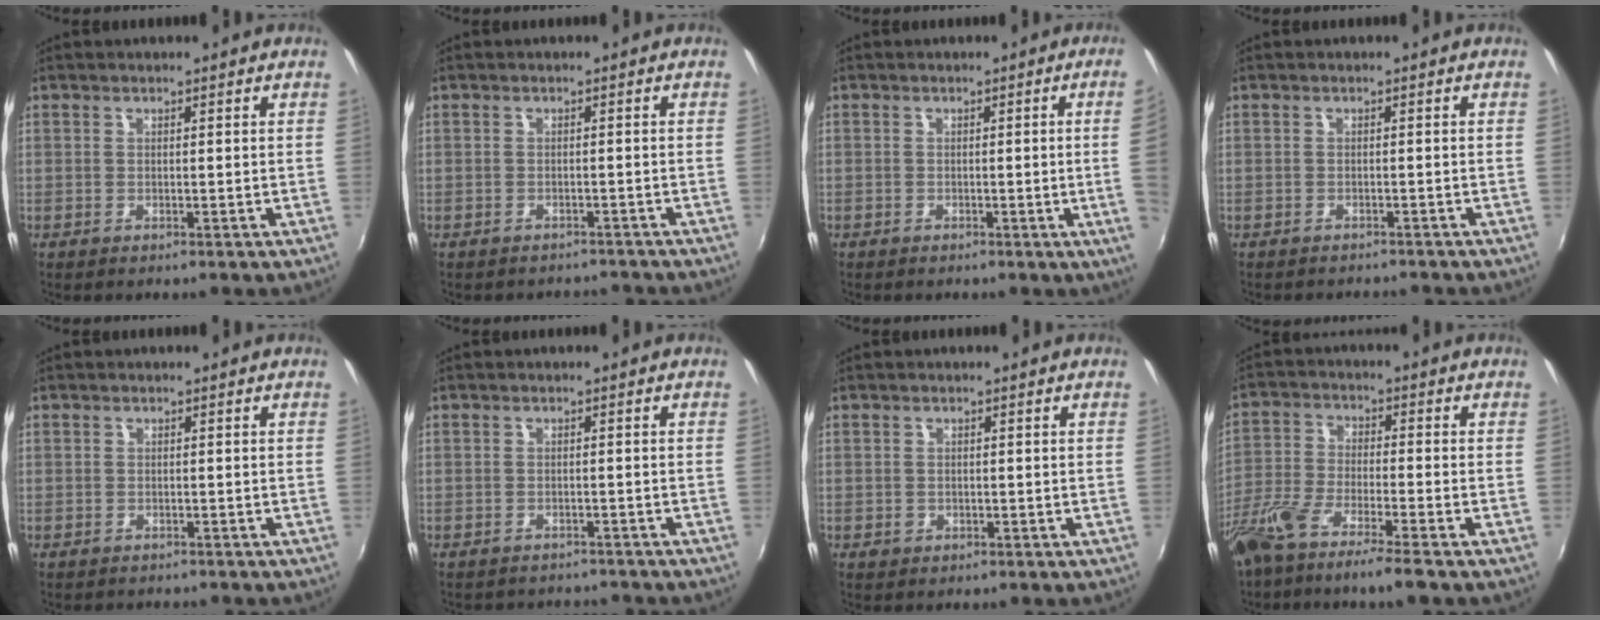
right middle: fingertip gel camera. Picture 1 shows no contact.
{"total": 4.8, "force": [-4.4, 1.8, 0.9], "torque": [-0.019, -0.006, -0.055]}
{"total": 4.0, "force": [0.0, -1.8, 3.5], "torque": [-0.056, -0.010, 0.005]}
{"total": 3.1, "force": [-2.9, 0.8, 0.7], "torque": [-0.021, -0.011, -0.043]}
{"total": 1.5, "force": [-1.1, 1.0, -0.1], "torque": [-0.004, 0.003, -0.017]}
{"total": 5.5, "force": [-5.1, 1.8, 1.1], "torque": [-0.028, -0.007, -0.068]}
{"total": 1.2, "force": [-0.5, 1.0, 0.3], "torque": [-0.006, -0.003, -0.006]}
{"total": 10.6, "force": [-8.1, 0.6, 6.8], "torque": [-0.150, -0.027, -0.153]}